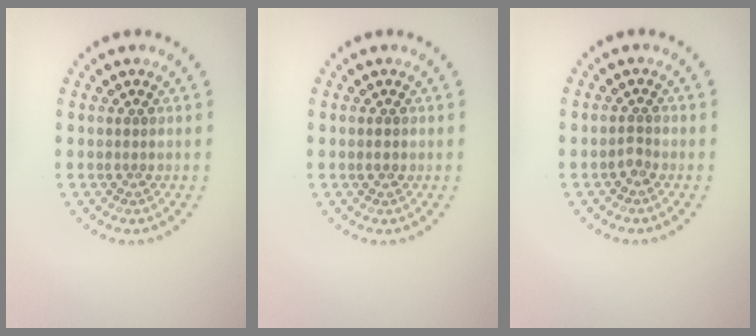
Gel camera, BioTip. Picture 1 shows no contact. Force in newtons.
{"total": 0.9, "press": 0.9, "slide": 0.2}
{"total": 0.9, "press": 0.7, "slide": 0.6}